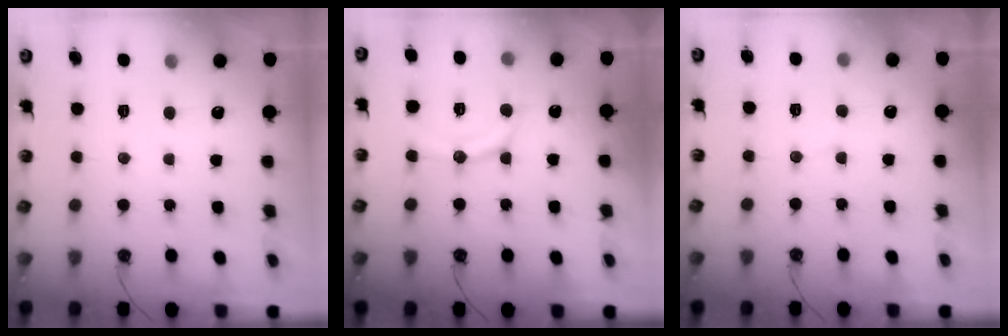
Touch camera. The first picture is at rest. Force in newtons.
{"total": 12.2, "press": 12.1, "slide": 1.2}
{"total": 2.8, "press": 2.8, "slide": 0.2}